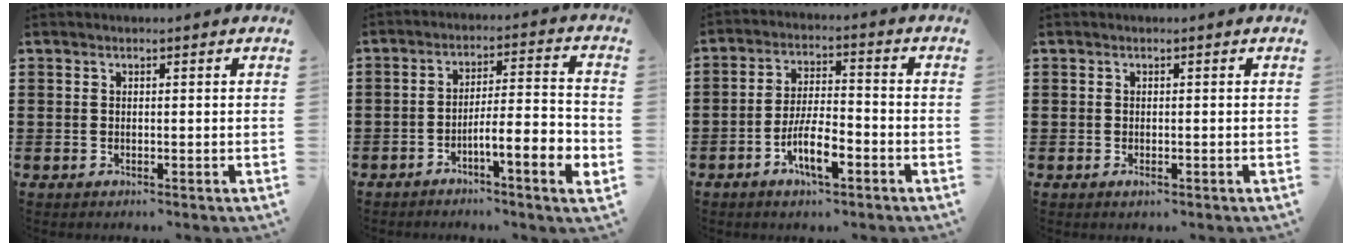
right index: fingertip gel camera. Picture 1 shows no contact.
{"total": 6.7, "force": [-3.6, 1.0, 5.5], "torque": [-0.084, -0.007, -0.068]}
{"total": 7.6, "force": [-3.6, 2.6, 6.2], "torque": [-0.135, -0.005, -0.071]}
{"total": 0.6, "force": [-0.4, 0.2, 0.4], "torque": [-0.010, -0.007, -0.006]}